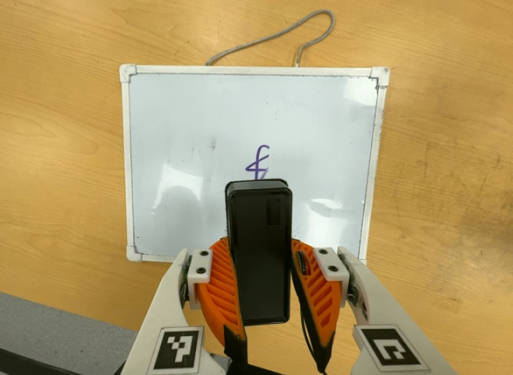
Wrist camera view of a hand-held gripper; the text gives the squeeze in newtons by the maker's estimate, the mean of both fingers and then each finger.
{"total": 7.1, "left": 6.6, "right": 7.7}